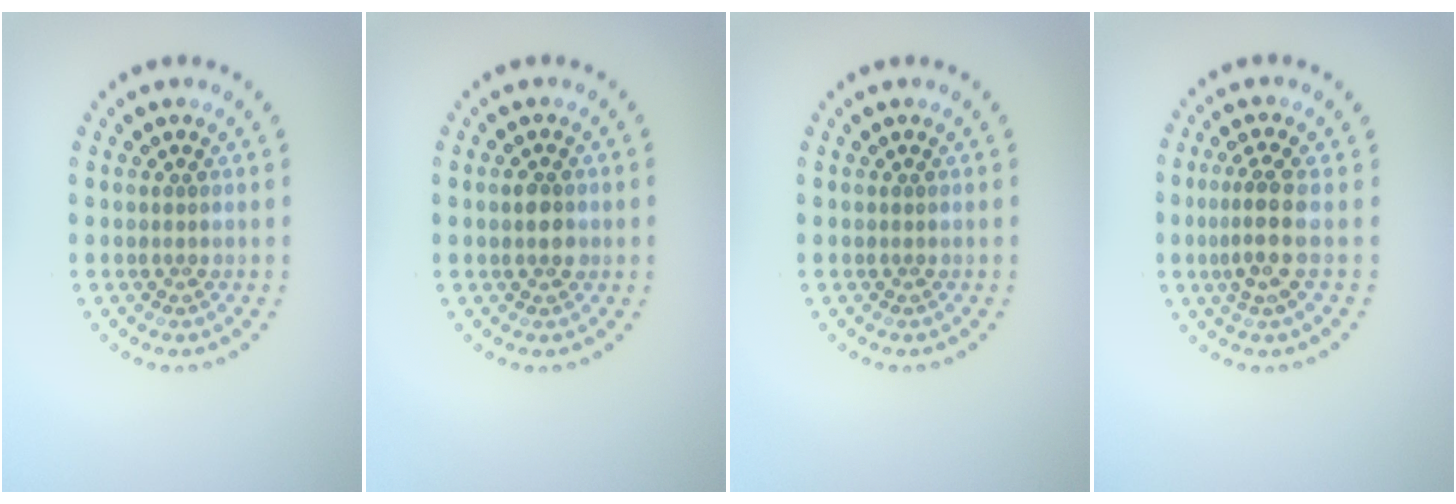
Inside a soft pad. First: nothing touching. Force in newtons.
{"total": 2.2, "press": 2.2, "slide": 0.1}
{"total": 0.0}
{"total": 2.8, "press": 2.1, "slide": 1.9}